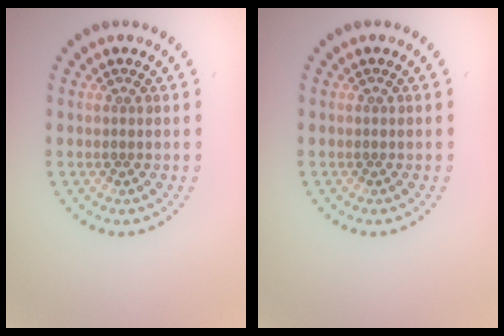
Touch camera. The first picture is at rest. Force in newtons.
{"total": 0.0}